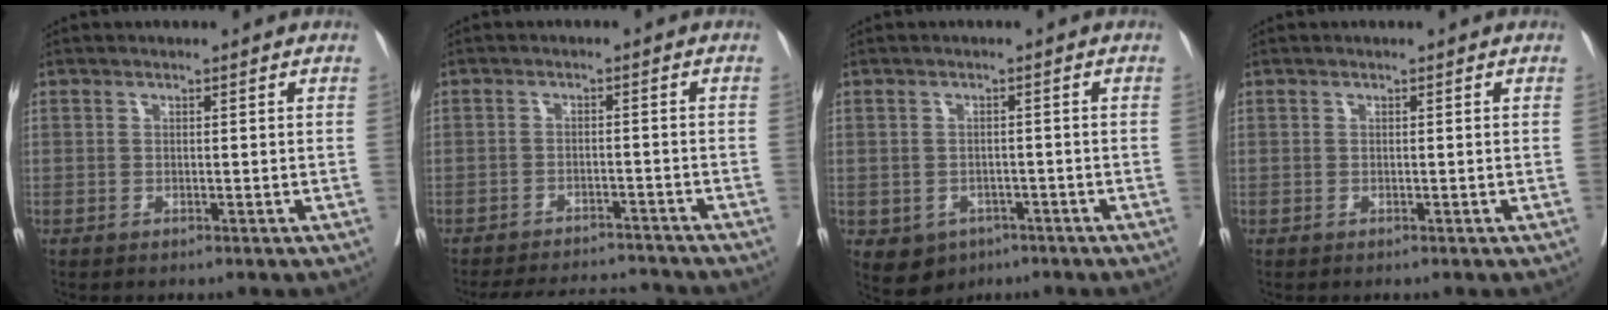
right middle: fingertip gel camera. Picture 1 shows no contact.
{"total": 10.1, "force": [-9.7, 1.8, 2.0], "torque": [-0.032, 0.008, -0.135]}
{"total": 4.6, "force": [-2.3, 3.7, 1.5], "torque": [-0.022, 0.002, -0.024]}
{"total": 0.0}